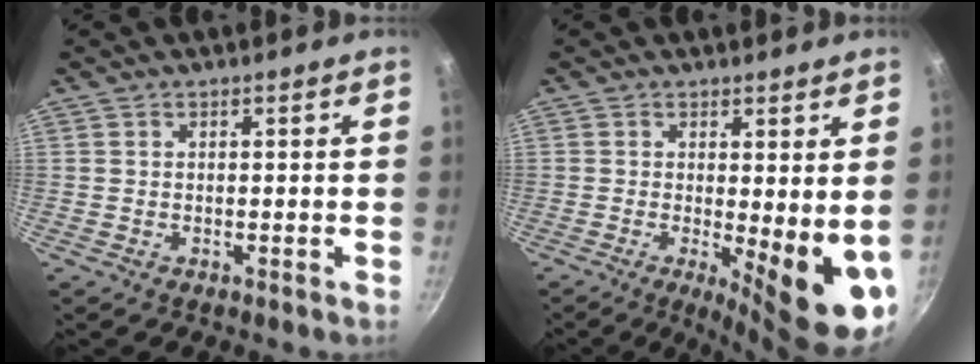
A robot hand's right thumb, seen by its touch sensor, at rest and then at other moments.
{"total": 12.7, "force": [-2.0, 3.8, 11.9], "torque": [-0.156, -0.027, -0.015]}